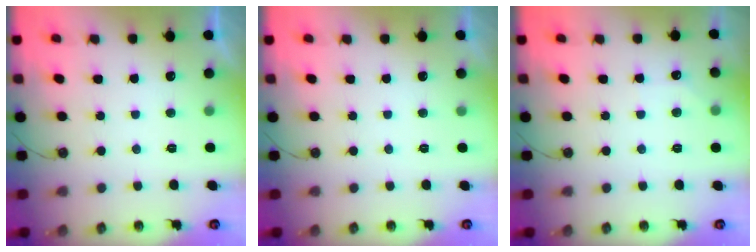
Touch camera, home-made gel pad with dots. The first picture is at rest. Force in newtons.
{"total": 0.0}
{"total": 2.7, "press": 2.6, "slide": 0.4}